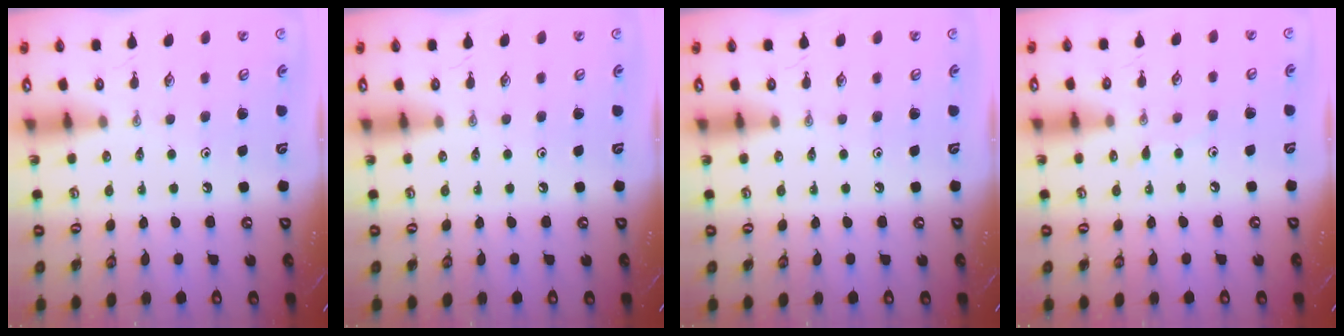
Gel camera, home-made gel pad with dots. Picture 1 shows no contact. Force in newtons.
{"total": 0.0}
{"total": 0.0}
{"total": 5.6, "press": 5.6, "slide": 0.7}